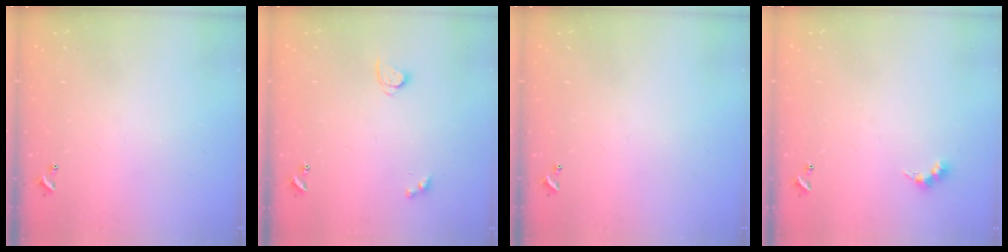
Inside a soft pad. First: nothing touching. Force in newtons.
{"total": 2.8, "press": 2.8, "slide": 0.3}
{"total": 0.0}
{"total": 3.9, "press": 3.8, "slide": 0.6}